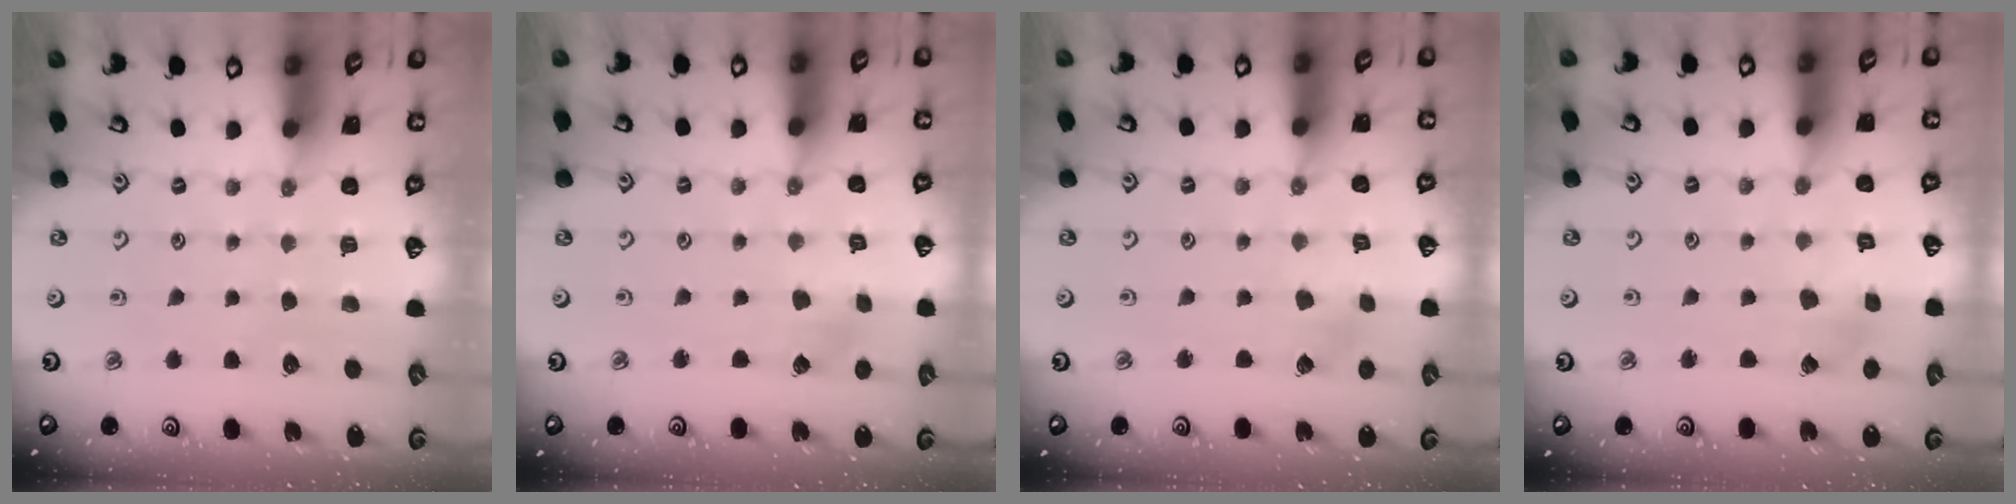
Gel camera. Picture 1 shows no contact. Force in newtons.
{"total": 1.9, "press": 1.9, "slide": 0.2}
{"total": 2.4, "press": 2.4, "slide": 0.3}
{"total": 2.6, "press": 2.5, "slide": 0.3}